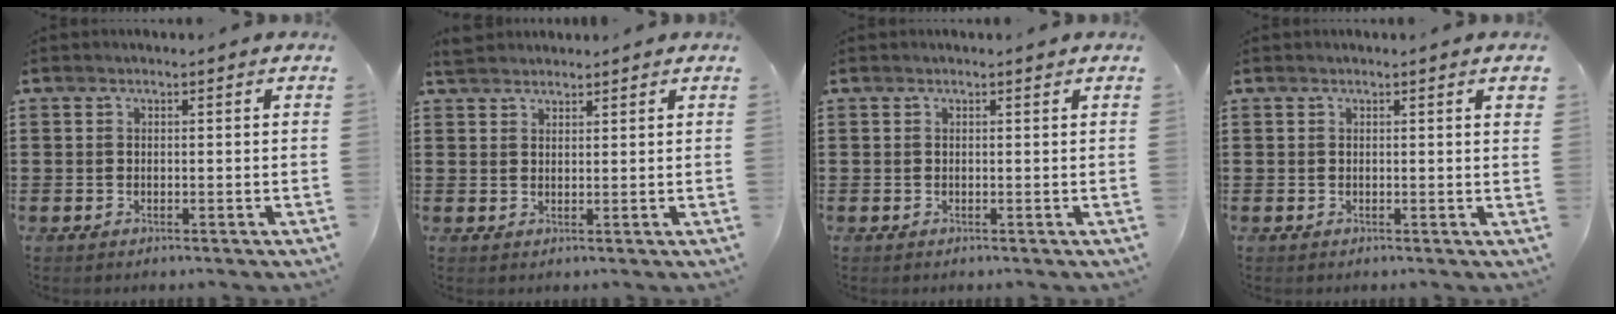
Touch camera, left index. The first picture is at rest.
{"total": 2.2, "force": [2.1, 0.6, 0.2], "torque": [-0.009, 0.002, 0.042]}
{"total": 0.0}
{"total": 1.0, "force": [0.5, 0.0, 0.9], "torque": [-0.018, 0.001, 0.008]}